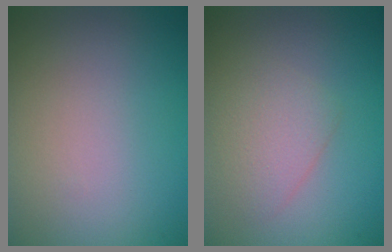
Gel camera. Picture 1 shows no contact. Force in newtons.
{"total": 2.5, "press": 2.5, "slide": 0.1}